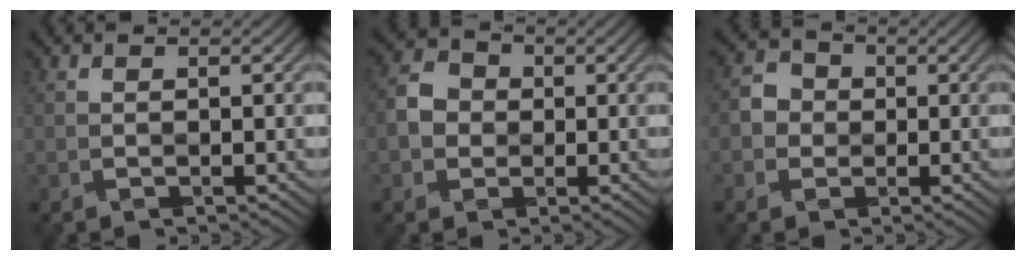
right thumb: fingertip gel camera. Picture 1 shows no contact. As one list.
[{"total": 4.4, "force": [-0.5, 4.0, 1.7], "torque": [-0.039, 0.009, -0.020]}, {"total": 3.4, "force": [-0.5, 3.2, 0.9], "torque": [-0.019, 0.007, -0.022]}]